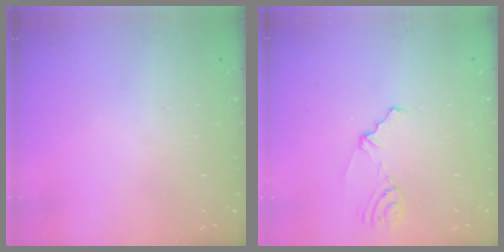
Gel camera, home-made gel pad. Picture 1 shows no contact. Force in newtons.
{"total": 2.3, "press": 1.7, "slide": 1.5}